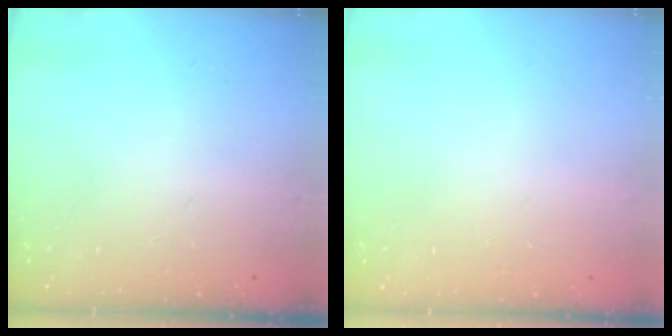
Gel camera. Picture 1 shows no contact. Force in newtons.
{"total": 0.0}